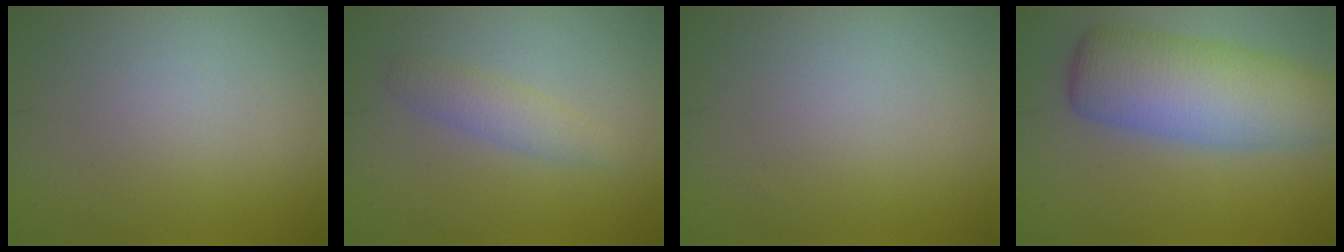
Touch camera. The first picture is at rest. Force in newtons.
{"total": 2.2, "press": 2.2, "slide": 0.1}
{"total": 0.0}
{"total": 8.2, "press": 8.2, "slide": 0.3}